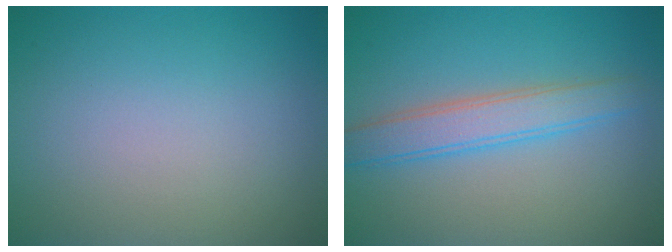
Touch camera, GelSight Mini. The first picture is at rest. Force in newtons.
{"total": 3.5, "press": 3.5, "slide": 0.1}